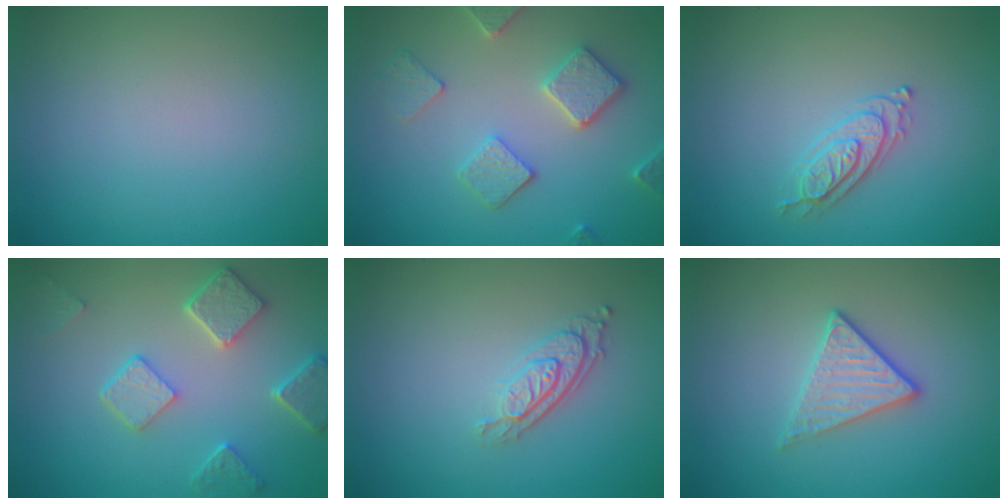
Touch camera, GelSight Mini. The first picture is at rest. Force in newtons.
{"total": 3.7, "press": 3.6, "slide": 0.8}
{"total": 2.2, "press": 2.2, "slide": 0.3}
{"total": 4.8, "press": 3.8, "slide": 2.9}
{"total": 3.0, "press": 2.2, "slide": 2.0}
{"total": 2.9, "press": 2.6, "slide": 1.2}